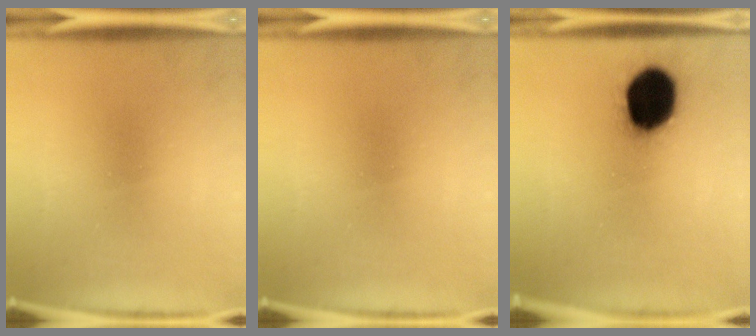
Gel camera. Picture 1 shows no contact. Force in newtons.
{"total": 0.0}
{"total": 16.9}